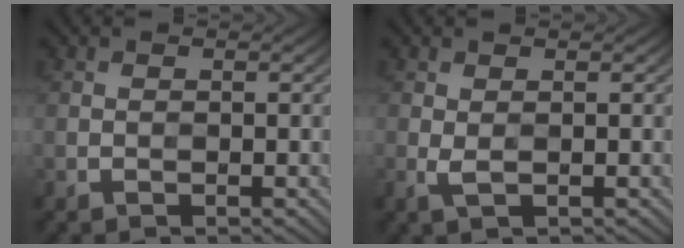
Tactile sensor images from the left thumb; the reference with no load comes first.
{"total": 1.2, "force": [0.1, 0.5, 1.1], "torque": [-0.034, 0.001, 0.002]}